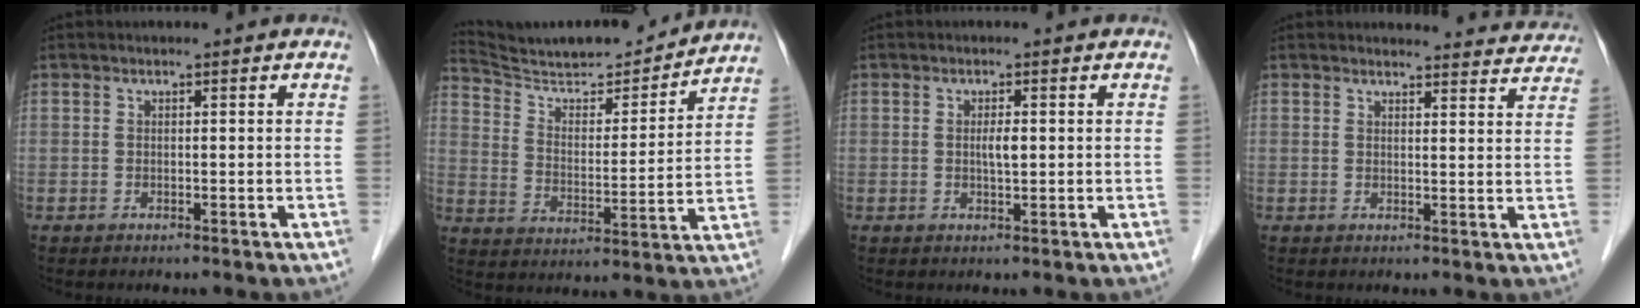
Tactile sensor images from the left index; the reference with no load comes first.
{"total": 16.8, "force": [15.9, 1.6, 5.2], "torque": [-0.090, -0.009, 0.254]}
{"total": 1.8, "force": [-0.2, 0.3, 1.7], "torque": [-0.033, -0.004, -0.003]}
{"total": 10.1, "force": [10.0, 1.8, 0.7], "torque": [0.024, -0.025, 0.085]}